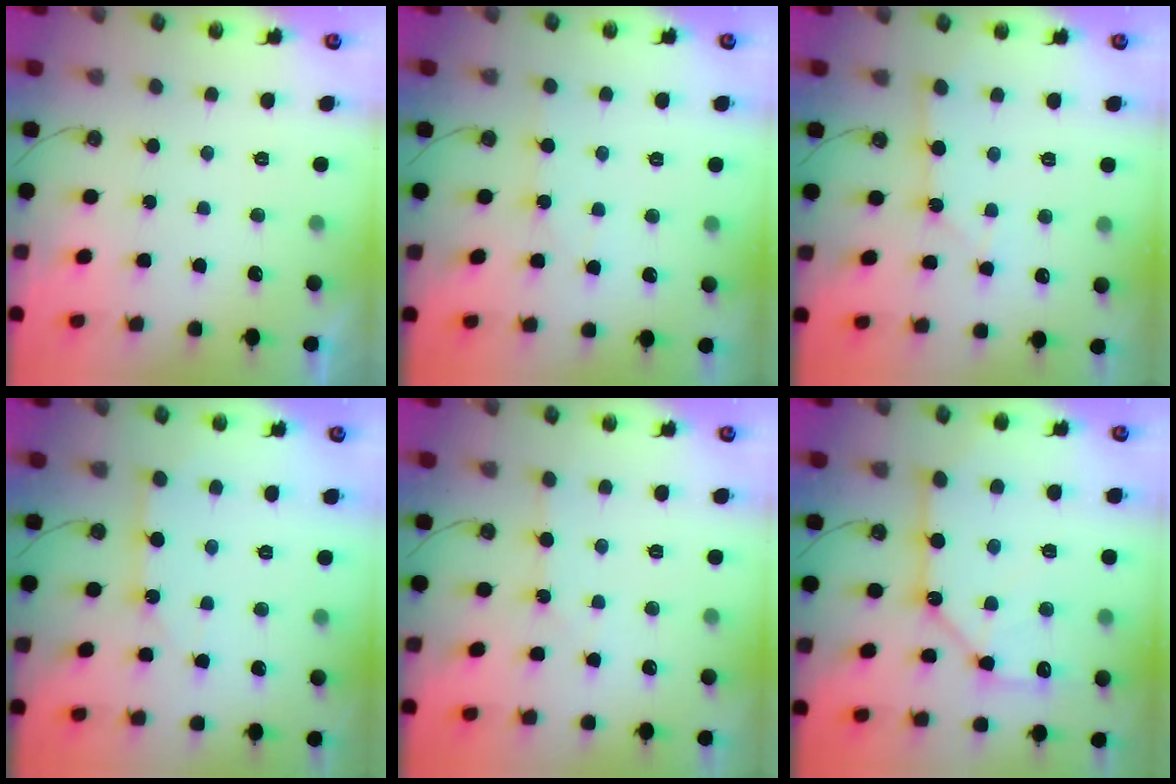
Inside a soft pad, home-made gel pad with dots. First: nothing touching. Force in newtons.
{"total": 2.6, "press": 2.6, "slide": 0.4}
{"total": 2.1, "press": 2.1, "slide": 0.3}
{"total": 5.3, "press": 5.3, "slide": 0.1}
{"total": 2.4, "press": 2.3, "slide": 0.3}
{"total": 14.0, "press": 13.9, "slide": 1.6}